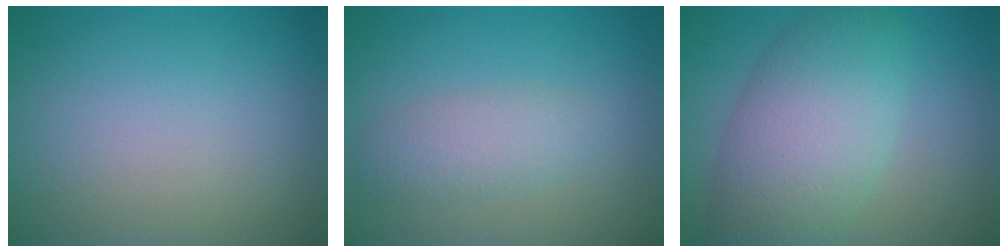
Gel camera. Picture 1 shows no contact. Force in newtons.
{"total": 2.6, "press": 2.6, "slide": 0.1}
{"total": 8.3, "press": 8.3, "slide": 0.5}